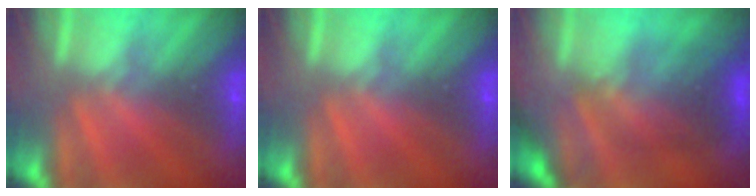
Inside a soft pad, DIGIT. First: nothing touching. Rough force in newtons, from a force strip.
{"total": 0.0}
{"total": 2.6}